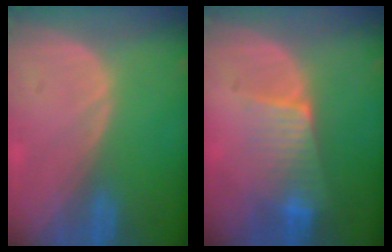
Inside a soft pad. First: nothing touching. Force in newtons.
{"total": 6.6, "press": 5.9, "slide": 3.0}